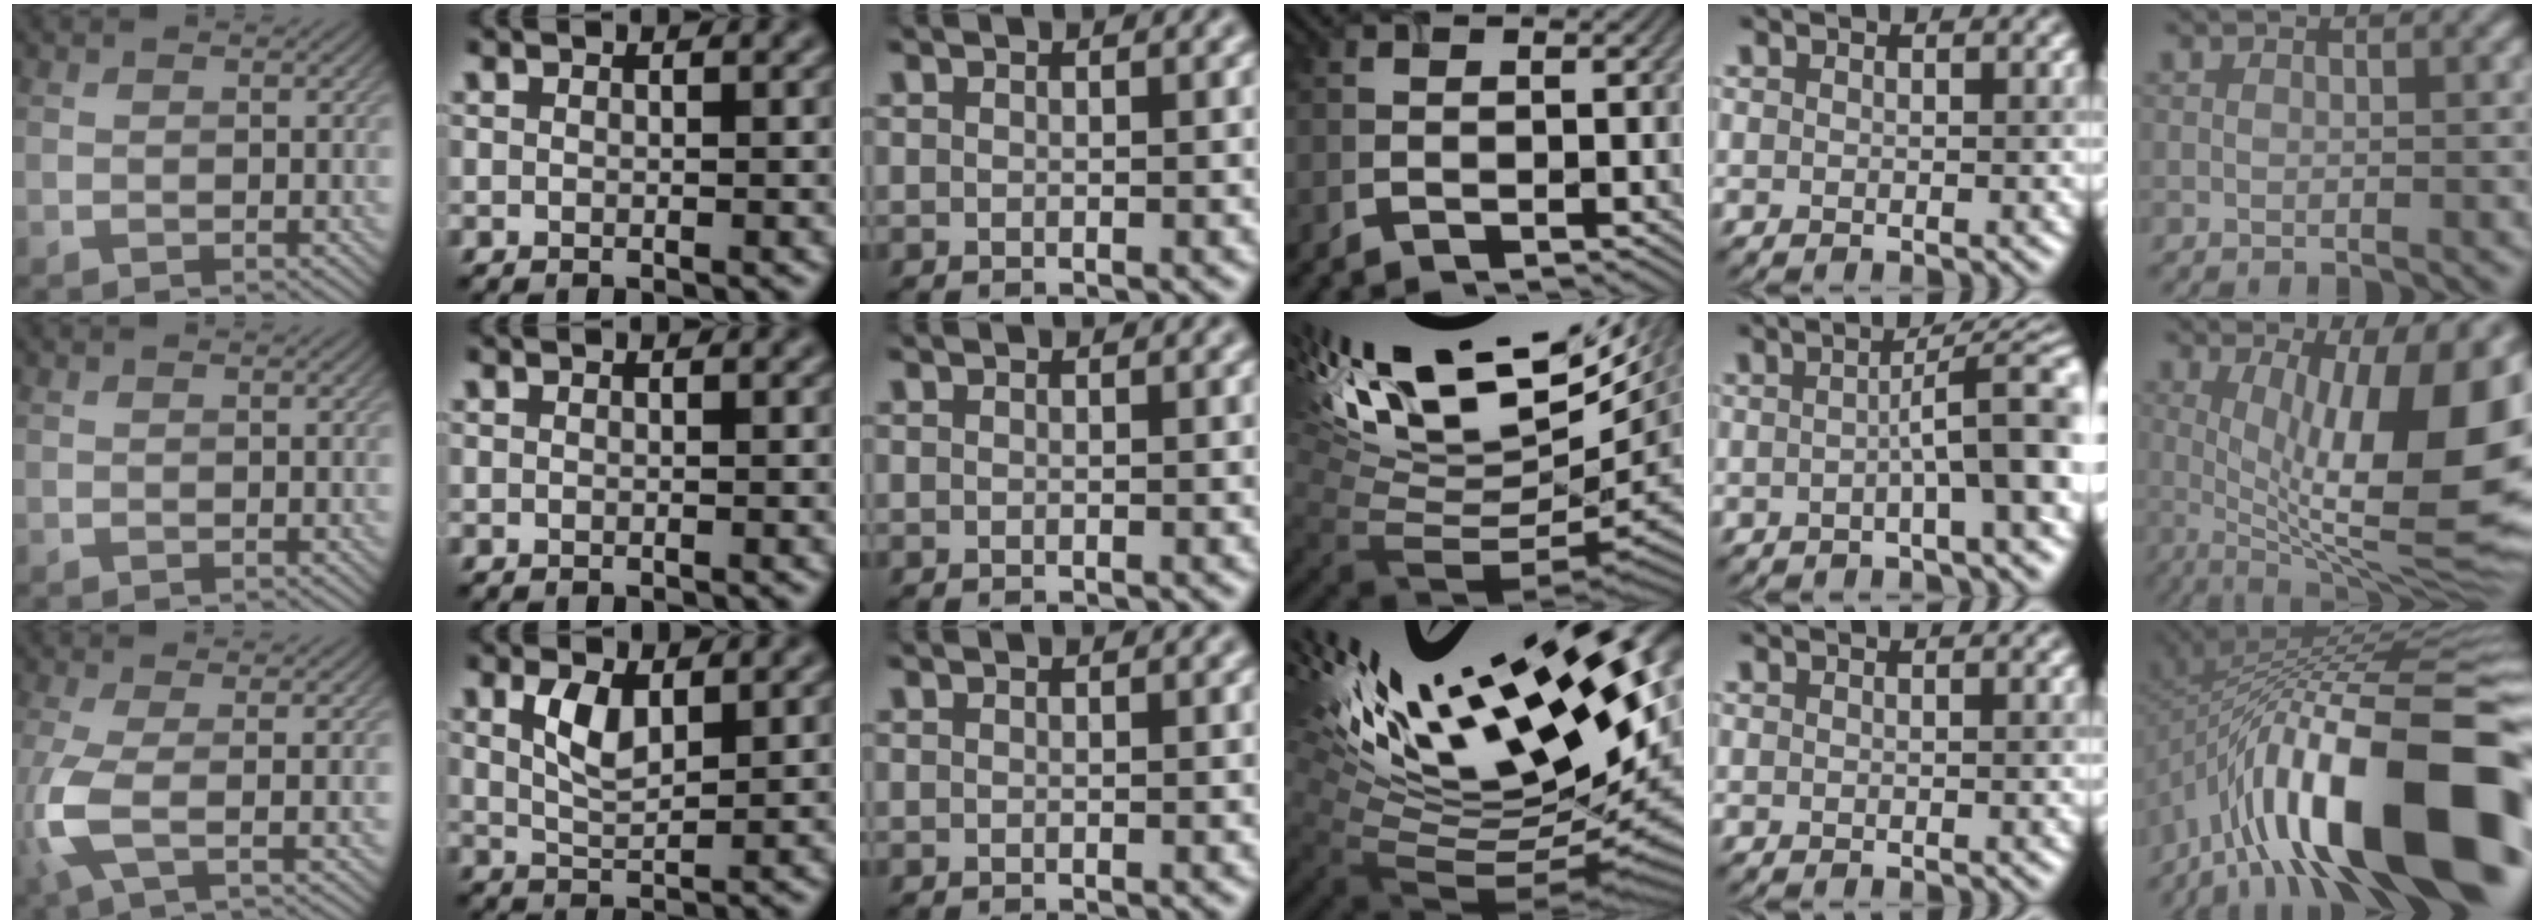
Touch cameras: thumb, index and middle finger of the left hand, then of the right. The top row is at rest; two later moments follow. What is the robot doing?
{"motion": "screw", "object": "timer"}